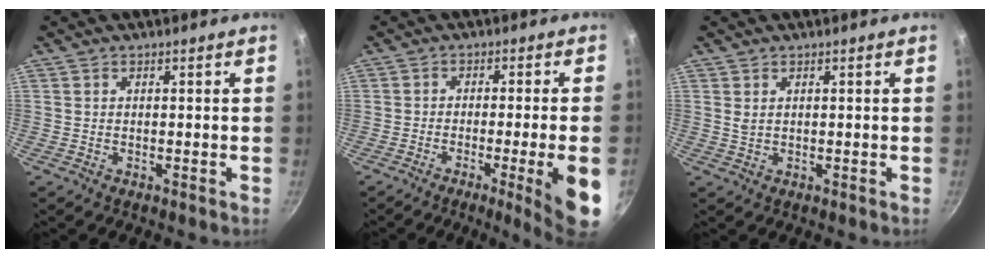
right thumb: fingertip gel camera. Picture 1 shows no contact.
{"total": 10.3, "force": [-3.4, 0.4, 9.7], "torque": [-0.133, 0.011, -0.045]}
{"total": 1.3, "force": [0.8, 0.7, 0.8], "torque": [-0.015, -0.007, 0.016]}